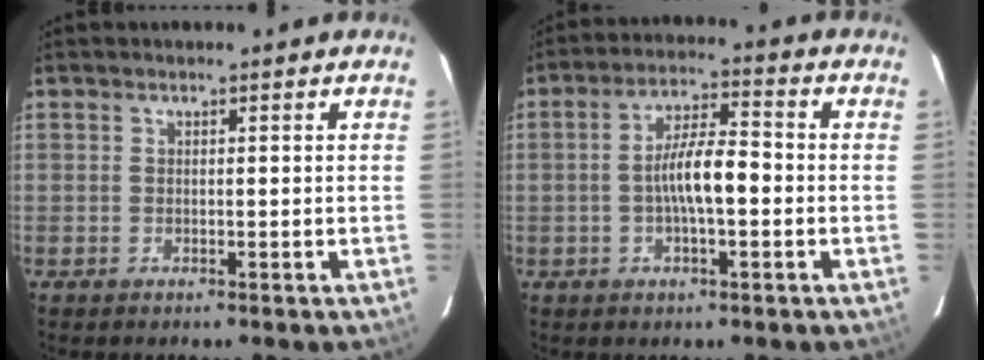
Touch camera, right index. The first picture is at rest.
{"total": 7.9, "force": [-1.4, 2.0, 7.5], "torque": [-0.137, 0.009, -0.024]}